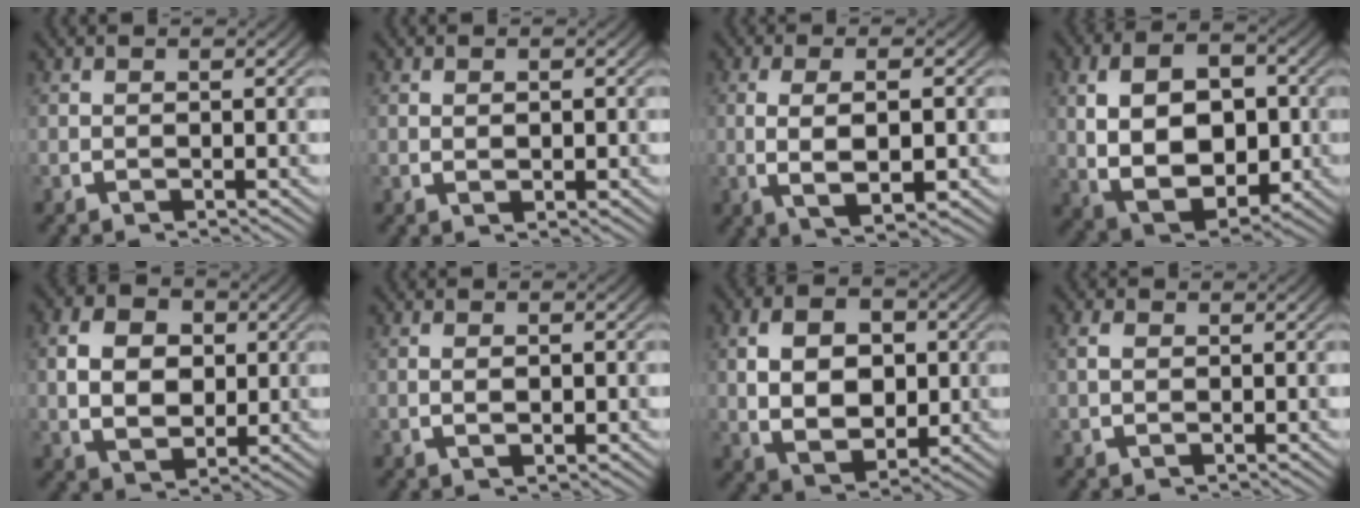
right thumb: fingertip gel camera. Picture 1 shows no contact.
{"total": 0.8, "force": [0.2, 0.4, 0.7], "torque": [-0.010, -0.005, 0.008]}
{"total": 5.9, "force": [-0.6, 2.7, 5.2], "torque": [-0.104, -0.011, 0.001]}
{"total": 13.2, "force": [-1.1, 9.1, 9.5], "torque": [-0.193, -0.046, 0.005]}
{"total": 6.8, "force": [0.5, 5.0, 4.5], "torque": [-0.078, -0.020, 0.021]}
{"total": 1.2, "force": [-0.1, 0.5, 1.1], "torque": [-0.019, -0.004, 0.001]}
{"total": 9.1, "force": [-0.1, 6.4, 6.5], "torque": [-0.119, -0.029, 0.014]}
{"total": 1.1, "force": [0.2, 0.8, 0.8], "torque": [-0.015, -0.002, 0.005]}